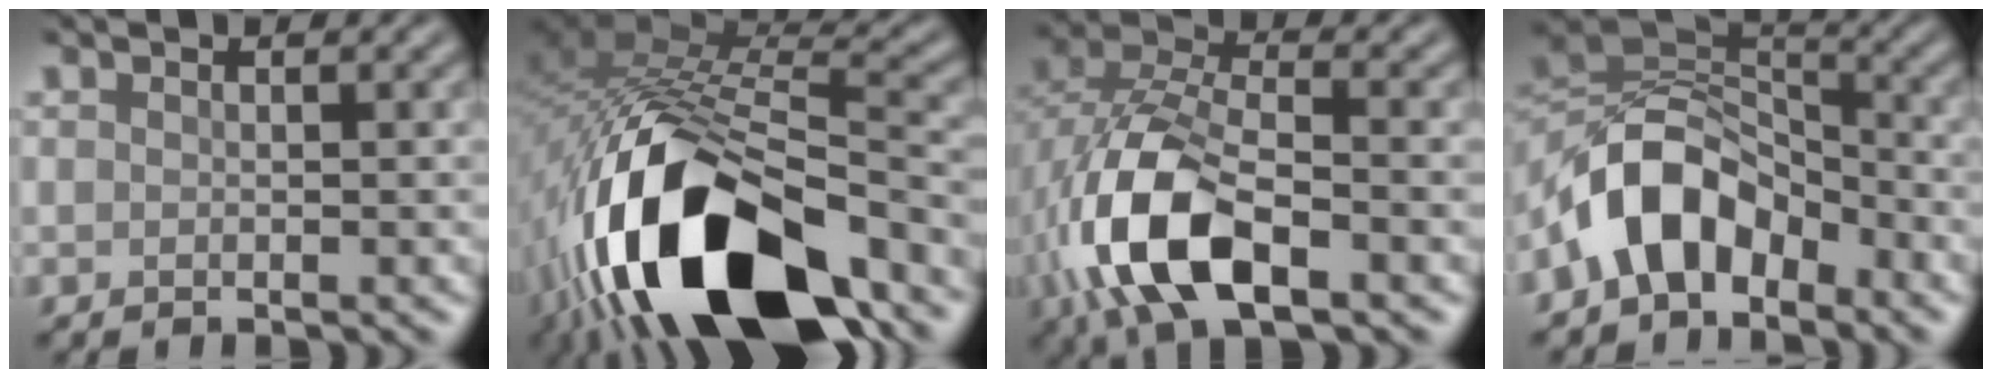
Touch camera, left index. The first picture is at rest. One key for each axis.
{"total": 17.3, "fx": -8.8, "fy": 7.4, "fz": 12.9, "tx": -0.249, "ty": -0.015, "tz": -0.145}
{"total": 11.0, "fx": -3.9, "fy": 5.6, "fz": 8.6, "tx": -0.186, "ty": -0.003, "tz": -0.082}
{"total": 7.4, "fx": -4.2, "fy": 4.3, "fz": 4.3, "tx": -0.063, "ty": 0.011, "tz": -0.089}